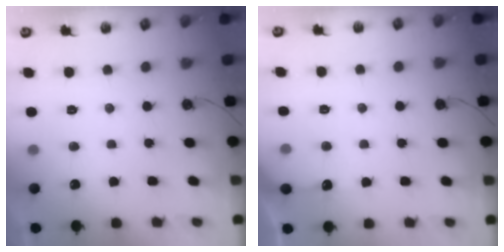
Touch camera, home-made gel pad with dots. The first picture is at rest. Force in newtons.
{"total": 3.9, "press": 3.9, "slide": 0.5}